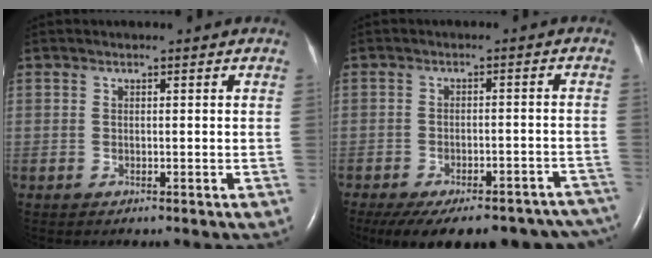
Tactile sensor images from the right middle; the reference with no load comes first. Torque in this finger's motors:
{"motor_torque": [1.08, -1.06, 0.20, 0.08]}